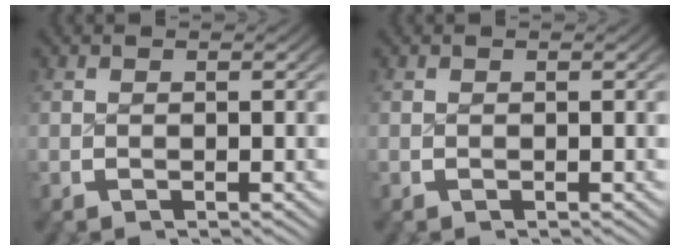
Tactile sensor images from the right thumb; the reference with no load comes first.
{"total": 0.0}